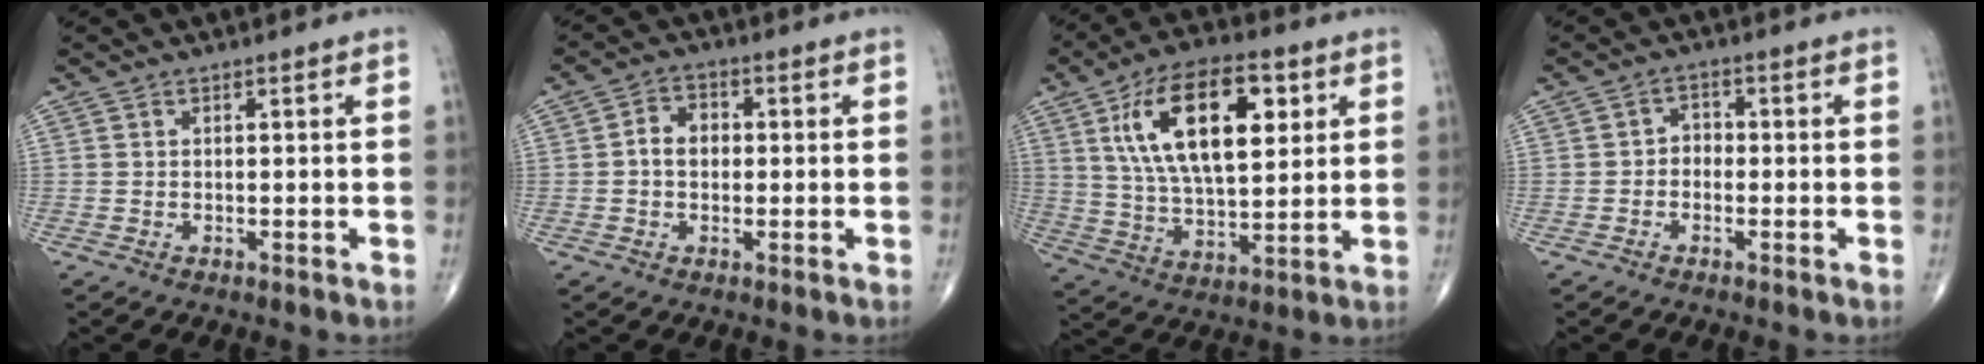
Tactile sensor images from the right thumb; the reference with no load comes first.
{"total": 4.5, "force": [-0.1, 3.5, 2.9], "torque": [-0.039, 0.016, -0.009]}
{"total": 19.7, "force": [6.6, 9.2, 16.1], "torque": [-0.255, -0.012, 0.115]}
{"total": 2.4, "force": [-0.8, 1.9, 1.2], "torque": [-0.002, 0.012, -0.024]}